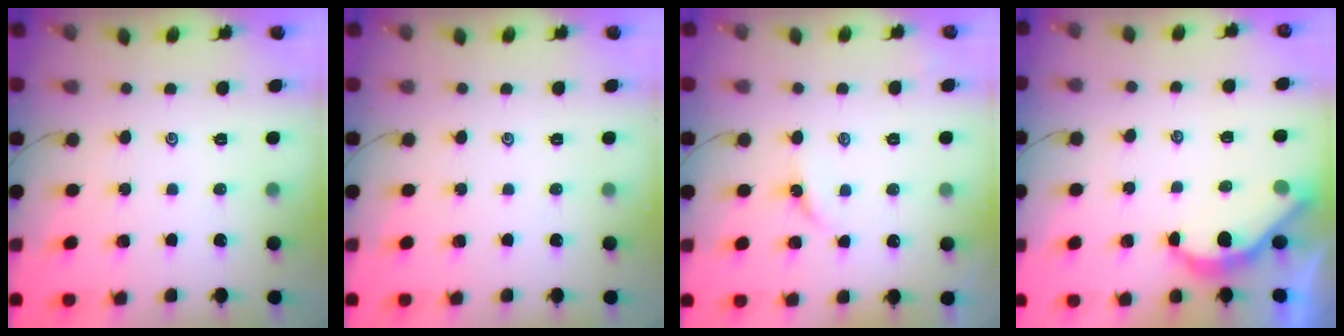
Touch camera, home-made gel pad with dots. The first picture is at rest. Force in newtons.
{"total": 0.0}
{"total": 3.2, "press": 3.2, "slide": 0.2}
{"total": 4.1, "press": 4.1, "slide": 0.4}